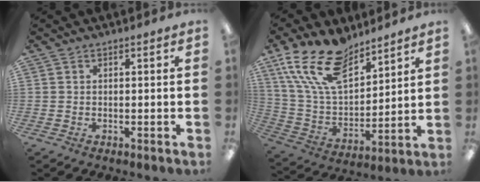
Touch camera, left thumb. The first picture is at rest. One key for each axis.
{"total": 18.5, "fx": 12.7, "fy": 9.1, "fz": 10.0, "tx": -0.212, "ty": -0.061, "tz": 0.235}